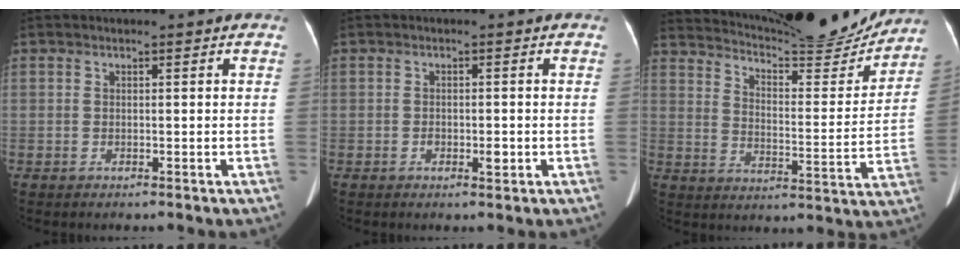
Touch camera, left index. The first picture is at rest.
{"total": 1.8, "force": [-0.6, 0.8, 1.5], "torque": [-0.023, 0.001, -0.007]}
{"total": 20.0, "force": [18.9, 1.9, 6.1], "torque": [-0.101, -0.045, 0.257]}